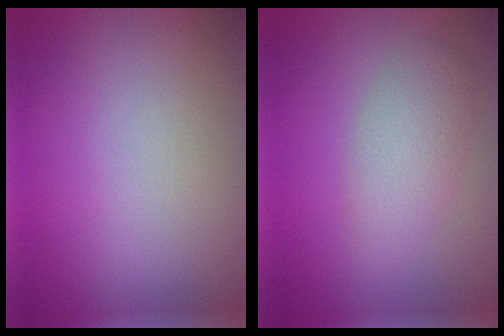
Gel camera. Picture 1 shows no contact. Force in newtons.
{"total": 3.0, "press": 3.0, "slide": 0.1}